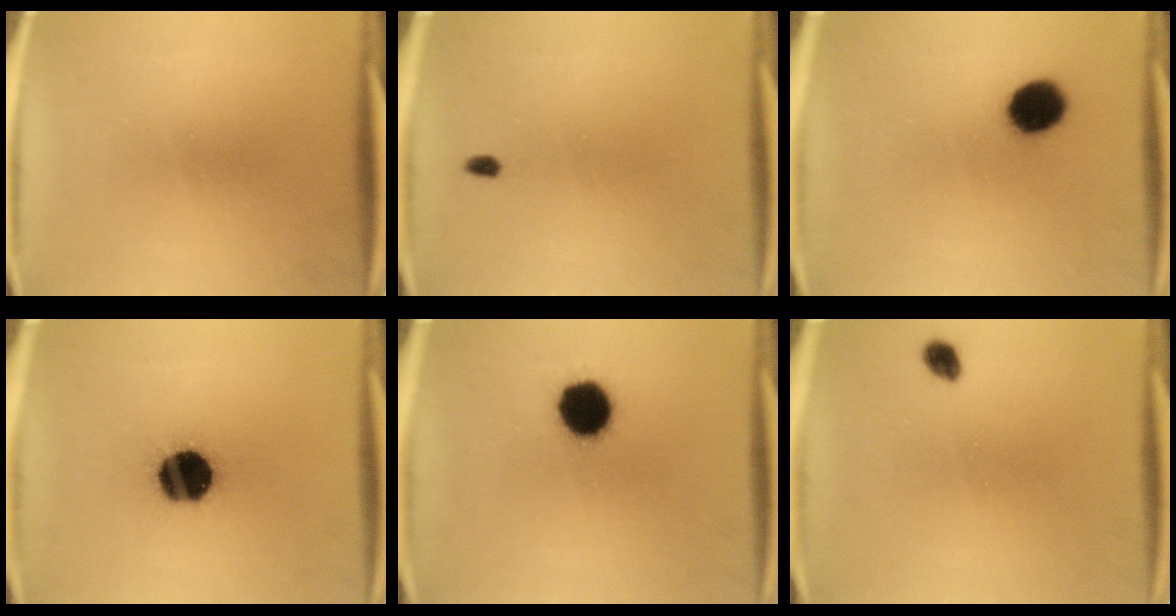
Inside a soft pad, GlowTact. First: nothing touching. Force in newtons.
{"total": 1.1}
{"total": 8.5}
{"total": 16.3}
{"total": 12.0}
{"total": 1.9}